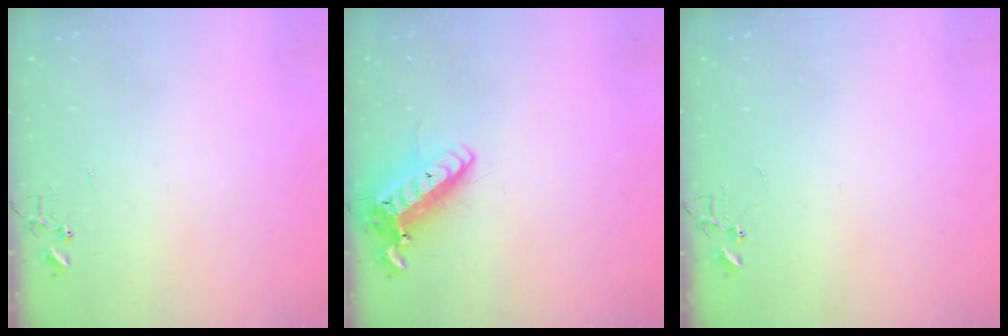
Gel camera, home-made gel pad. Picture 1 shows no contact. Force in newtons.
{"total": 14.7, "press": 14.4, "slide": 2.9}
{"total": 0.0}